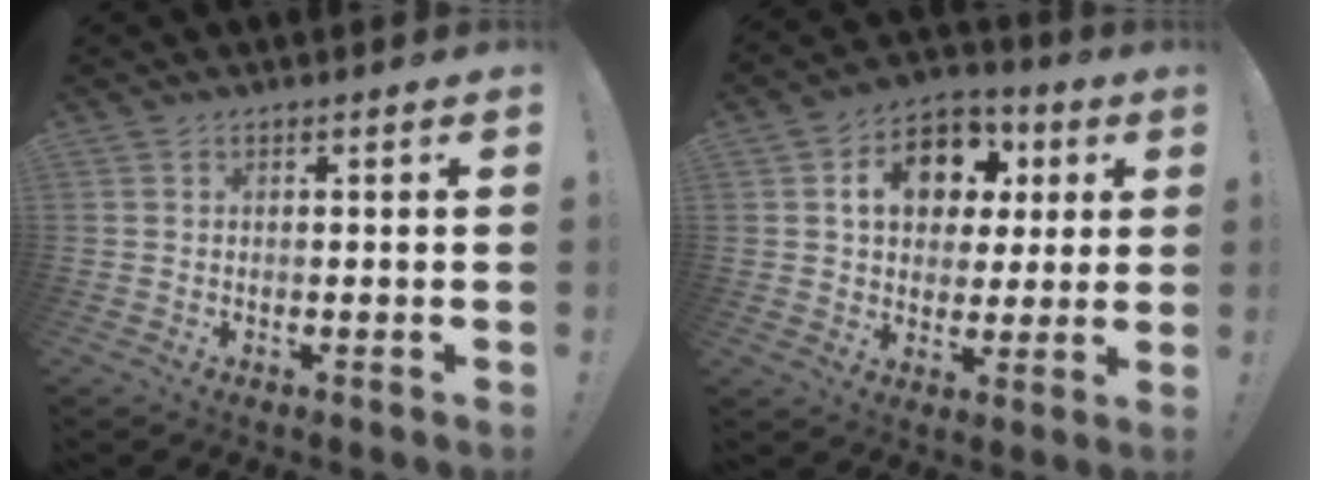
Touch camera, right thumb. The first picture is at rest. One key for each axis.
{"total": 15.1, "fx": 5.3, "fy": 11.3, "fz": 8.4, "tx": -0.120, "ty": -0.010, "tz": 0.100}